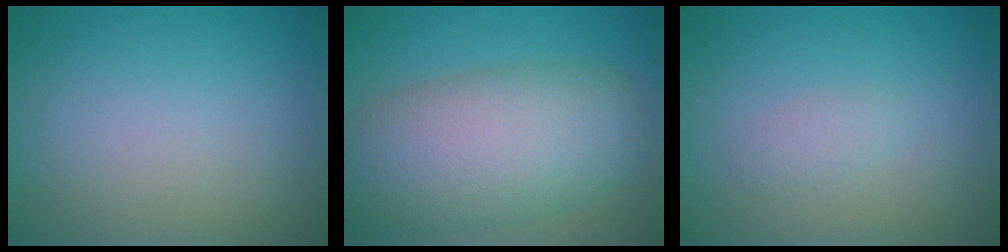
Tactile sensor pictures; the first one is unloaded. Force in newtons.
{"total": 10.0, "press": 10.0, "slide": 0.9}
{"total": 1.2, "press": 1.2, "slide": 0.0}